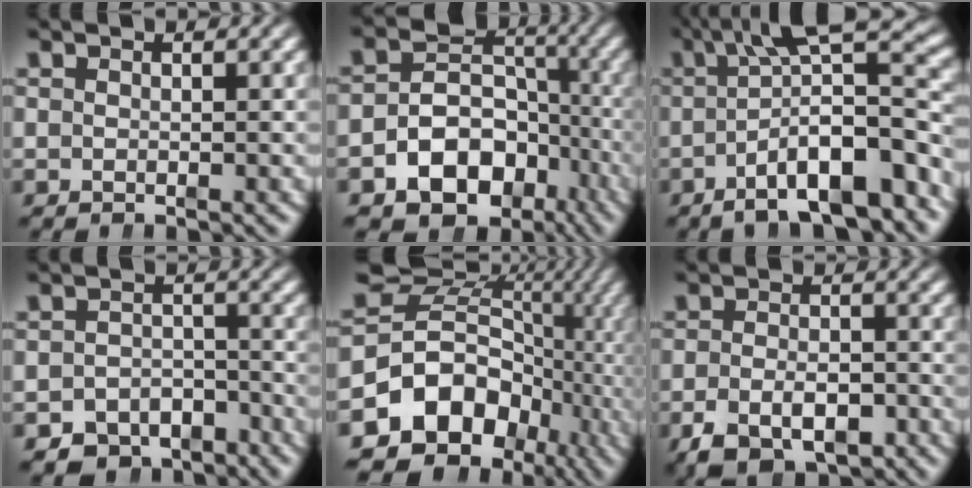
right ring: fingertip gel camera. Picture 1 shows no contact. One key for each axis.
{"total": 14.6, "fx": -6.1, "fy": 11.7, "fz": 6.0, "tx": -0.112, "ty": -0.061, "tz": -0.086}
{"total": 7.9, "fx": -2.1, "fy": 2.5, "fz": 7.2, "tx": -0.100, "ty": -0.009, "tz": -0.026}
{"total": 8.0, "fx": -6.5, "fy": 4.5, "fz": 1.2, "tx": 0.007, "ty": -0.020, "tz": -0.110}
{"total": 22.2, "fx": -5.3, "fy": 18.4, "fz": 11.2, "tx": -0.221, "ty": -0.048, "tz": -0.087}
{"total": 5.2, "fx": -3.2, "fy": 2.9, "fz": 2.9, "tx": -0.035, "ty": -0.013, "tz": -0.046}